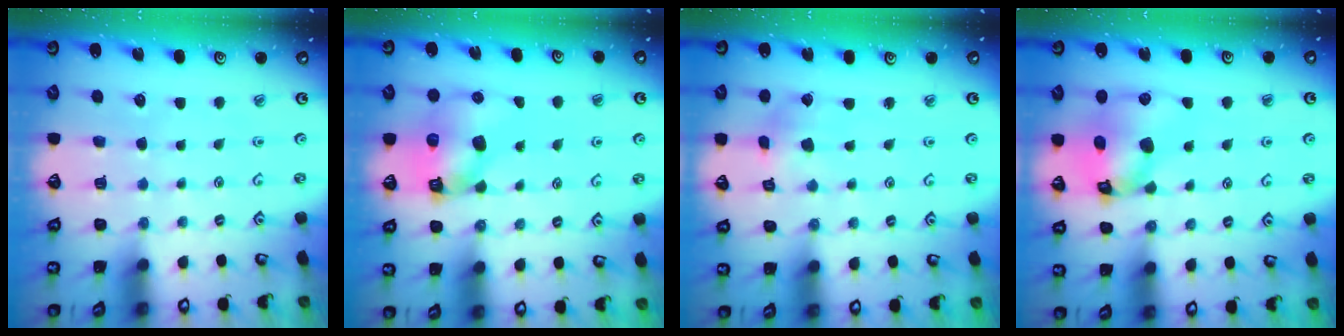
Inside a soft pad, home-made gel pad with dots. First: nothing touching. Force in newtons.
{"total": 10.0, "press": 9.9, "slide": 1.5}
{"total": 2.7, "press": 2.7, "slide": 0.5}
{"total": 13.3, "press": 13.1, "slide": 1.8}